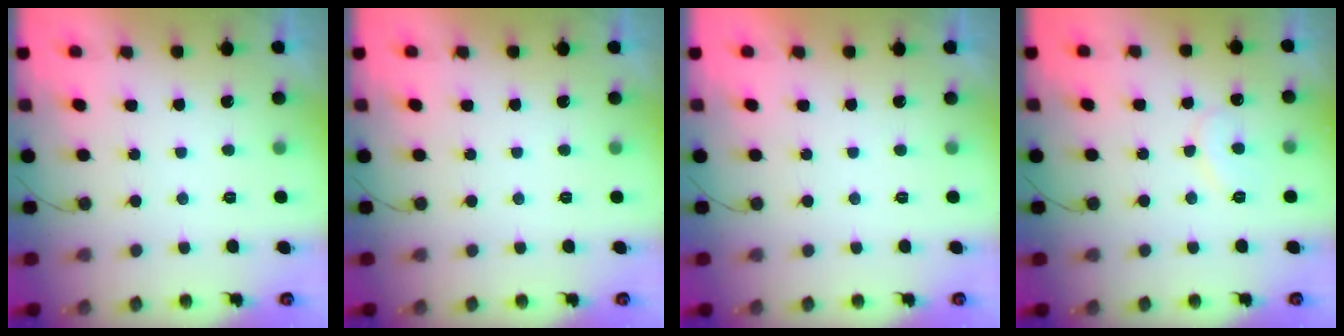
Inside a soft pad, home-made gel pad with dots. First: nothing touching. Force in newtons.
{"total": 0.0}
{"total": 1.7, "press": 1.7, "slide": 0.0}
{"total": 7.4, "press": 7.4, "slide": 0.5}